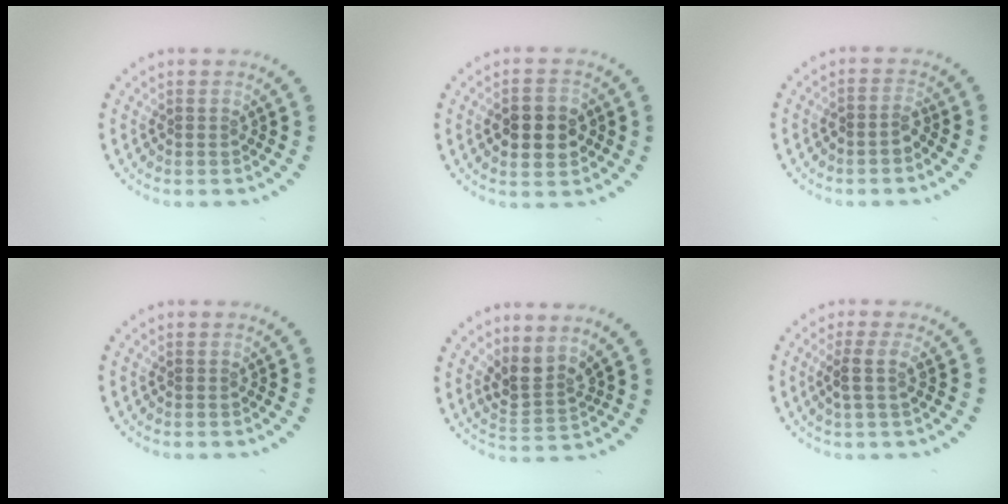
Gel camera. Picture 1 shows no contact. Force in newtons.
{"total": 4.0, "press": 4.0, "slide": 0.1}
{"total": 1.3, "press": 1.1, "slide": 0.7}
{"total": 0.0}
{"total": 2.8, "press": 2.0, "slide": 1.9}
{"total": 2.0, "press": 1.6, "slide": 1.2}